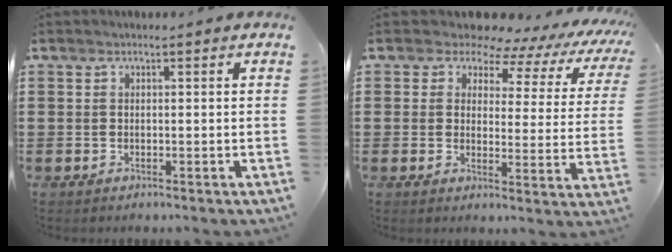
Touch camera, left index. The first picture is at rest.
{"total": 6.5, "force": [5.8, 2.2, 1.9], "torque": [-0.056, -0.041, 0.096]}